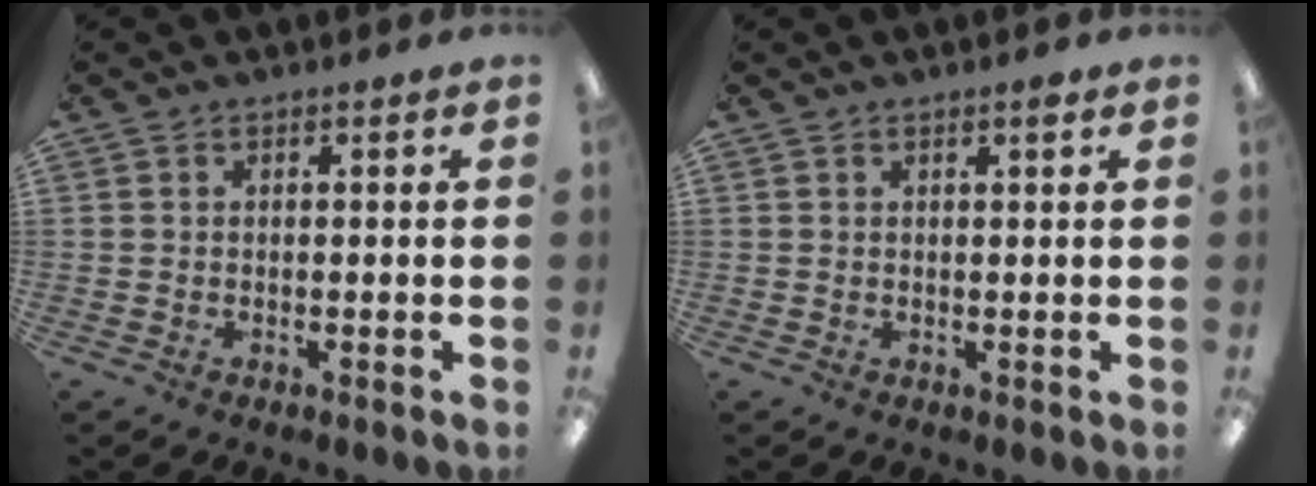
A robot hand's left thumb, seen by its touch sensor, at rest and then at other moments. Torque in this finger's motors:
{"motor_torque": [-0.12, -0.04, -0.16, 0.28, -0.06]}